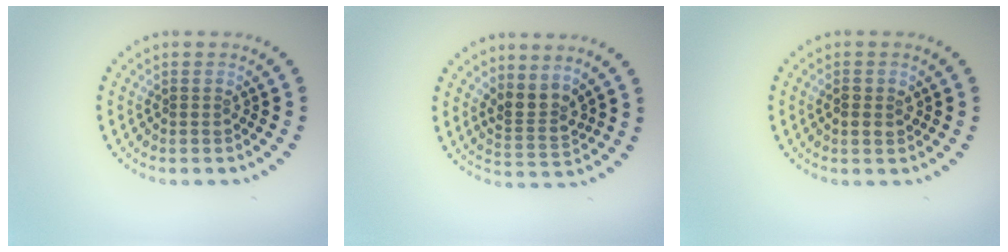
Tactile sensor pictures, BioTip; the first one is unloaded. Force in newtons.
{"total": 2.5, "press": 1.8, "slide": 1.8}
{"total": 1.5, "press": 1.5, "slide": 0.3}